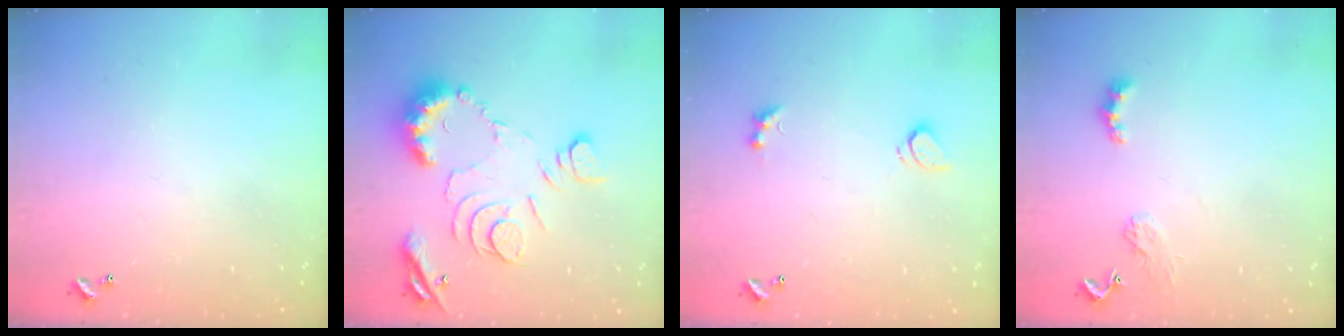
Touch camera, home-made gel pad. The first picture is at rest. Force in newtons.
{"total": 11.6, "press": 11.5, "slide": 1.2}
{"total": 3.0, "press": 2.7, "slide": 1.1}
{"total": 2.4, "press": 2.3, "slide": 0.5}